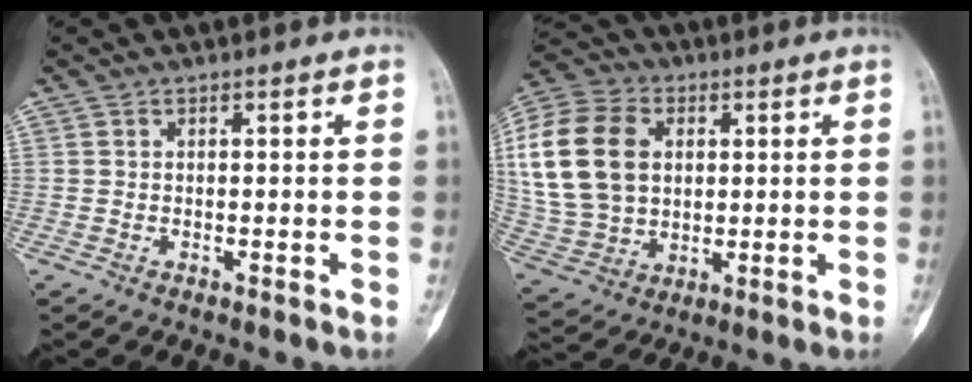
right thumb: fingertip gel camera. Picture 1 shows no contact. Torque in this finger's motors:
{"motor_torque": [-0.25, 1.09, 0.83, 0.25, 0.25]}